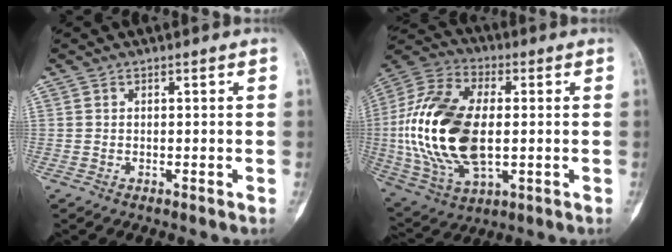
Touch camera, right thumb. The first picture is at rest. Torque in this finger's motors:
{"motor_torque": [2.44, 2.58, 1.49, -1.28, 0.53]}